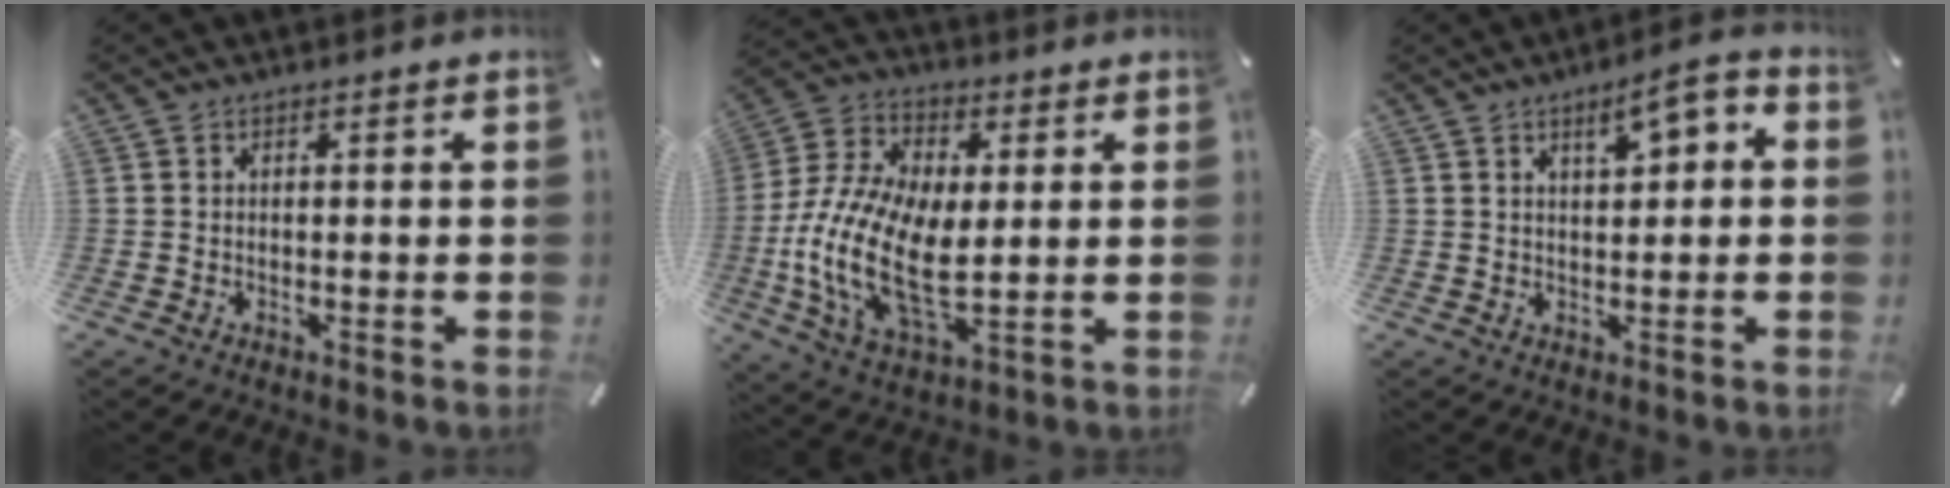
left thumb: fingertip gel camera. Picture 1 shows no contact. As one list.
[{"total": 17.1, "force": [-1.0, 9.9, 13.9], "torque": [-0.309, -0.010, -0.016]}, {"total": 6.3, "force": [2.5, 2.7, 5.1], "torque": [-0.070, -0.006, 0.036]}]